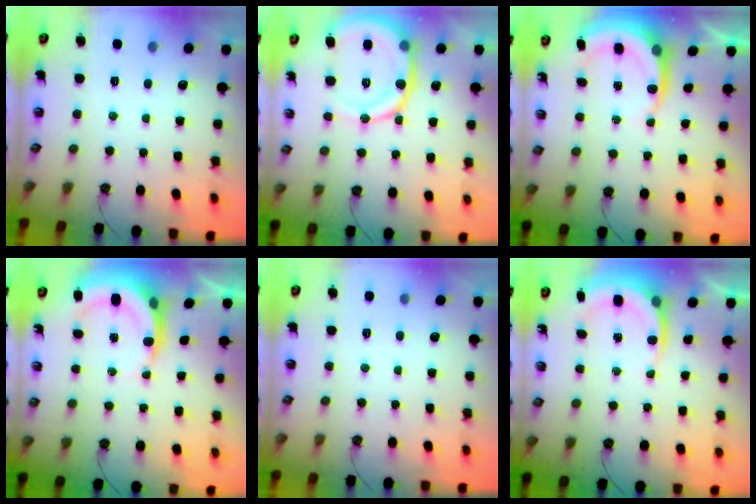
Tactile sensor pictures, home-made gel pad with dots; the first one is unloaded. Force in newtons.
{"total": 15.3, "press": 14.9, "slide": 3.1}
{"total": 5.9, "press": 5.9, "slide": 0.6}
{"total": 7.3, "press": 7.2, "slide": 1.0}
{"total": 0.0}
{"total": 6.2, "press": 6.1, "slide": 1.2}